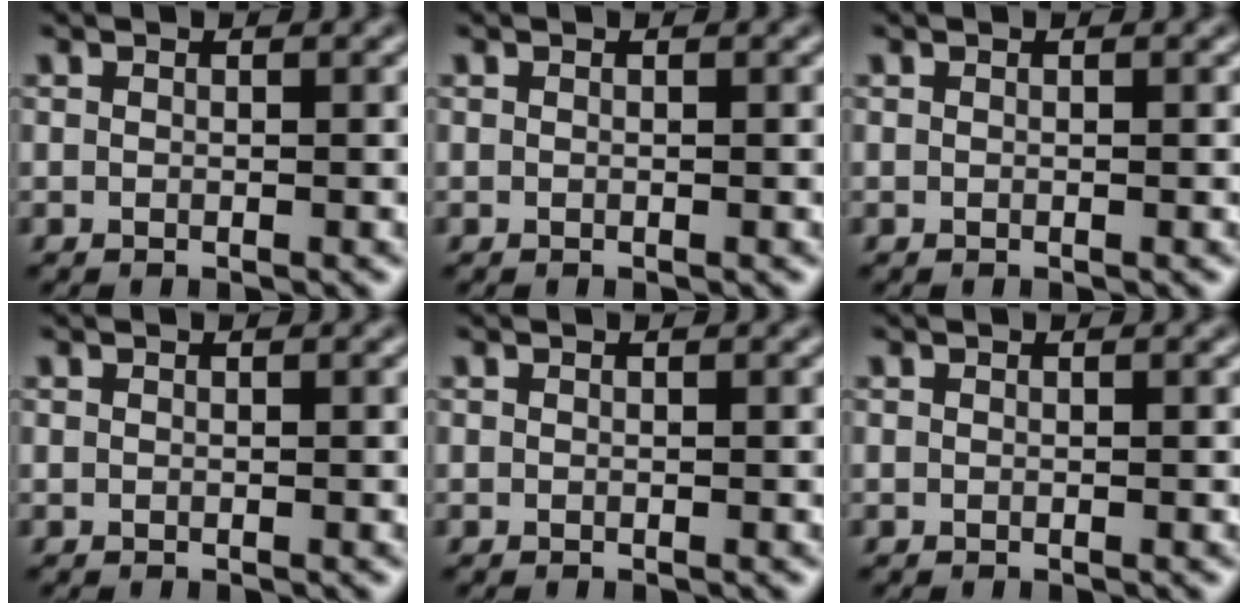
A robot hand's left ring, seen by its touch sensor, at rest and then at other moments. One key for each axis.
{"total": 0.0}
{"total": 0.0}
{"total": 0.0}
{"total": 0.0}
{"total": 0.0}